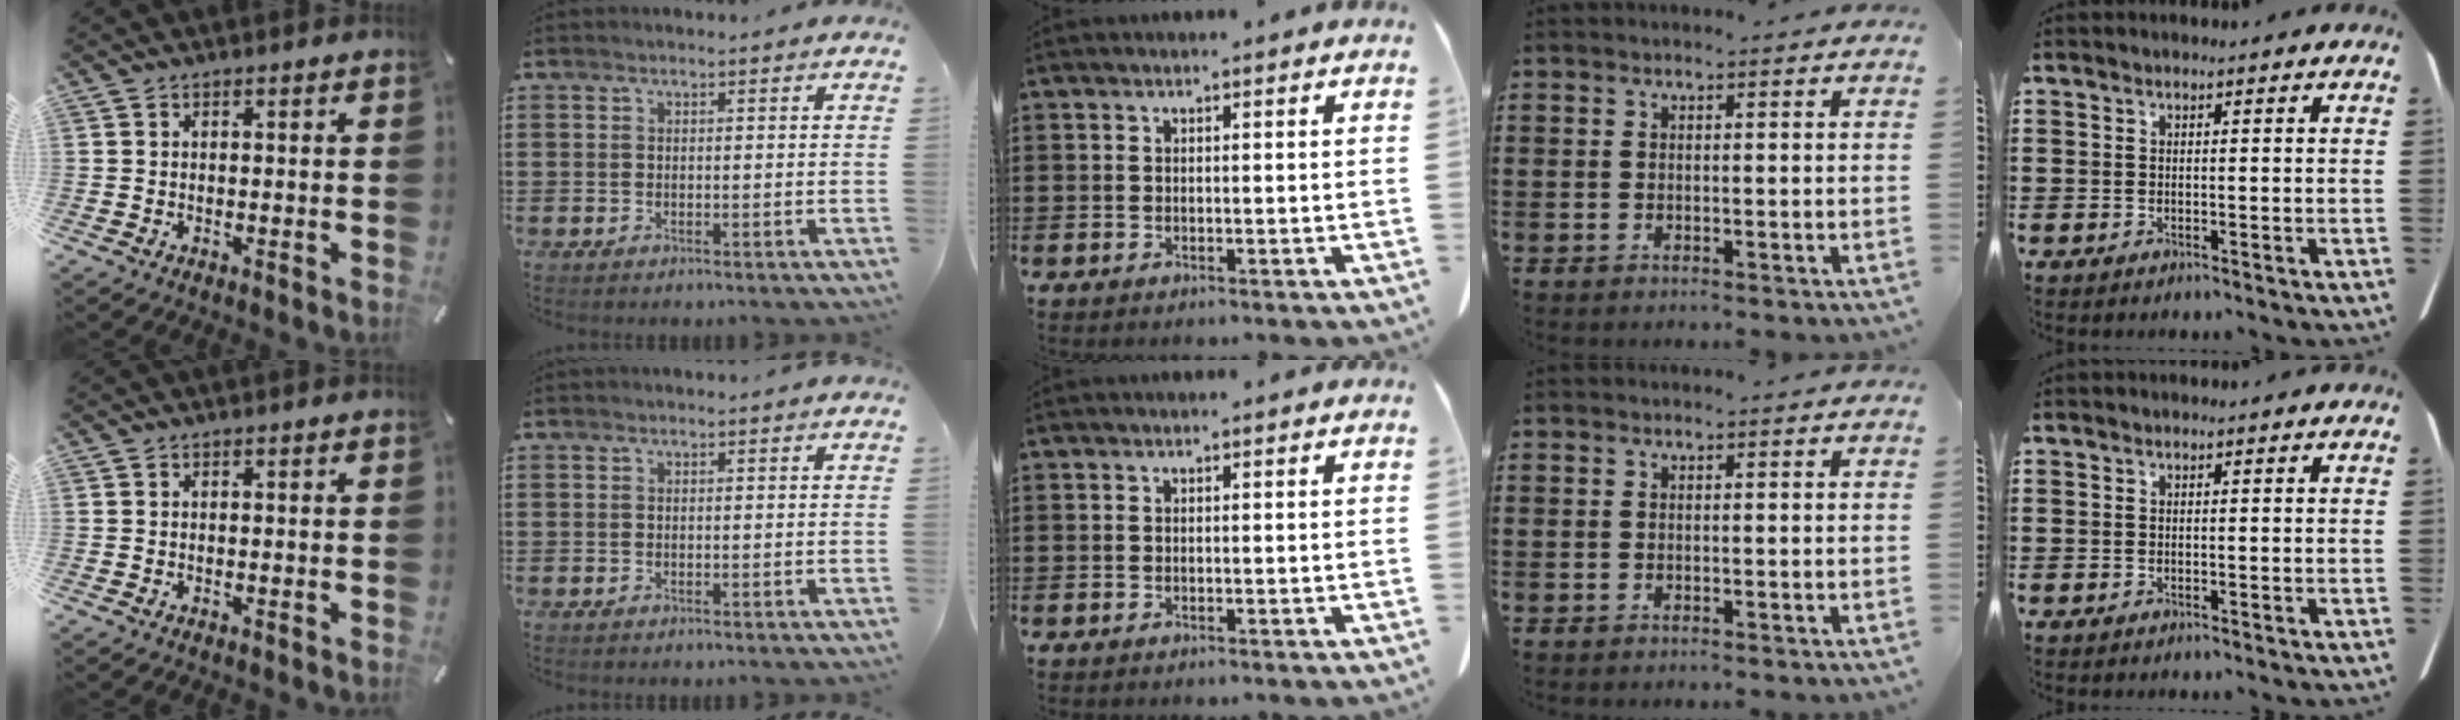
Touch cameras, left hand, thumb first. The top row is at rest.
{}